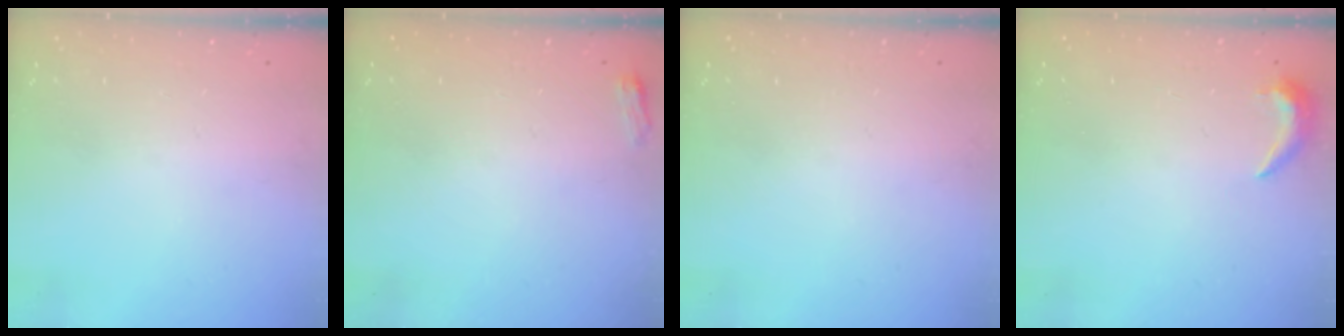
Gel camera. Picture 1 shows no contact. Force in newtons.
{"total": 3.1, "press": 3.0, "slide": 0.5}
{"total": 0.0}
{"total": 5.1, "press": 5.1, "slide": 0.8}